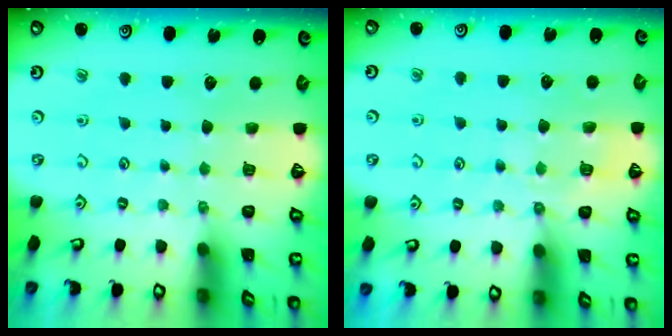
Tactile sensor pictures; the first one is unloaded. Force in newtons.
{"total": 6.1, "press": 6.1, "slide": 0.9}